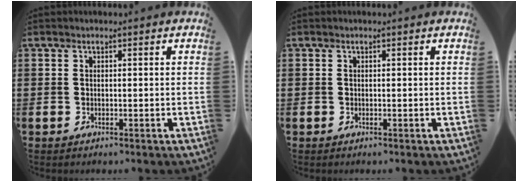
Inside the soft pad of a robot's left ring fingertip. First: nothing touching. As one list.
[{"total": 0.0}]